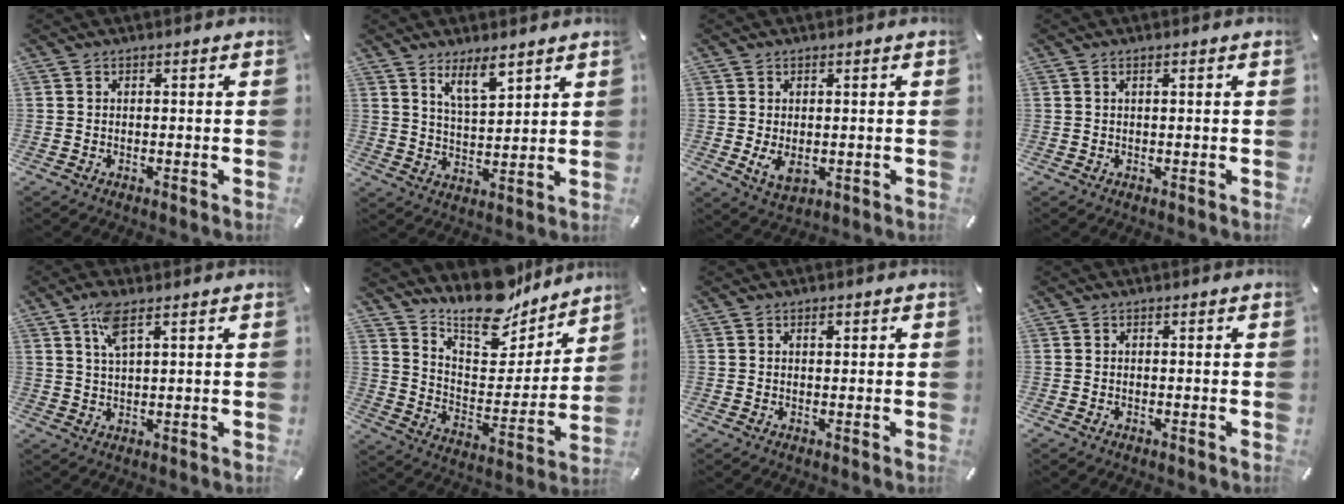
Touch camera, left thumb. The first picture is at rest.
{"total": 7.6, "force": [6.0, 2.4, 4.0], "torque": [-0.070, -0.033, 0.105]}
{"total": 4.1, "force": [-0.2, 2.8, 3.0], "torque": [-0.059, -0.010, -0.009]}
{"total": 0.9, "force": [0.3, 0.1, 0.8], "torque": [-0.015, 0.000, 0.006]}
{"total": 5.7, "force": [3.3, 1.7, 4.4], "torque": [-0.097, 0.004, 0.058]}
{"total": 16.5, "force": [15.0, 5.5, 3.9], "torque": [-0.075, -0.143, 0.266]}
{"total": 1.0, "force": [0.5, 0.5, 0.8], "torque": [-0.007, 0.000, 0.007]}
{"total": 0.0}